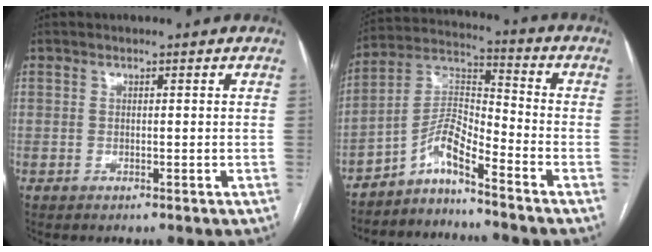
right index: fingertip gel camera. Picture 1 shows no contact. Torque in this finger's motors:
{"motor_torque": [0.52, -0.38, 0.11, 0.07]}